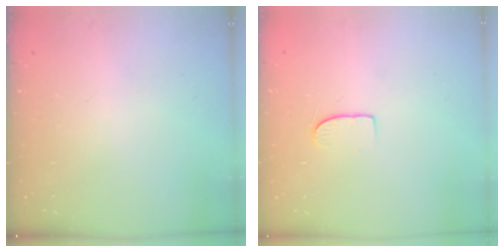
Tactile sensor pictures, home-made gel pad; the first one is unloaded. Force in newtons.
{"total": 6.6, "press": 6.6, "slide": 0.7}